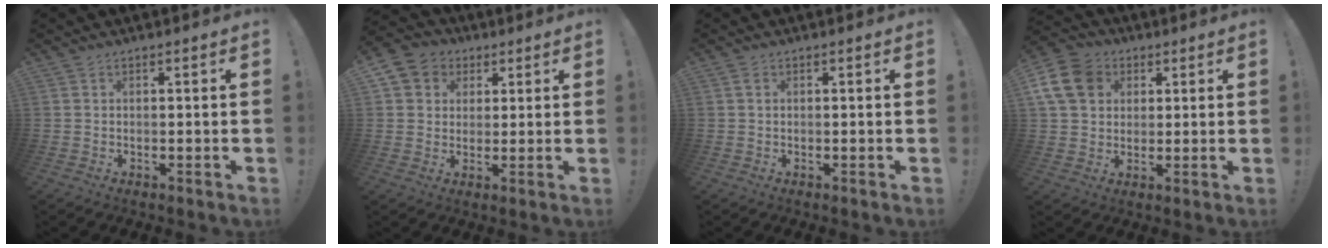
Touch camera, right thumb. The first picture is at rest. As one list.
[{"total": 6.8, "force": [1.8, 6.4, 1.6], "torque": [-0.026, -0.002, 0.040]}, {"total": 0.9, "force": [0.2, 0.6, 0.7], "torque": [-0.007, 0.001, 0.002]}, {"total": 13.4, "force": [4.1, 10.9, 6.7], "torque": [-0.112, -0.011, 0.086]}]